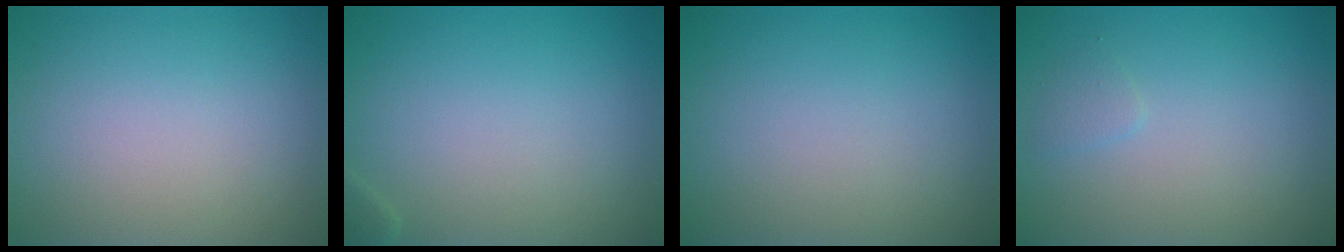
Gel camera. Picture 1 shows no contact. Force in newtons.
{"total": 0.6, "press": 0.6, "slide": 0.0}
{"total": 0.0}
{"total": 0.7, "press": 0.7, "slide": 0.0}